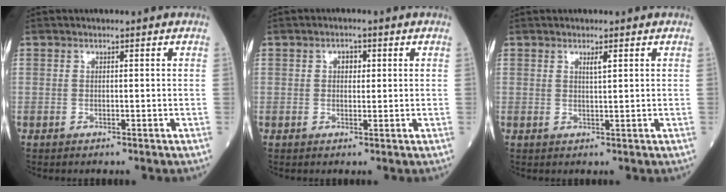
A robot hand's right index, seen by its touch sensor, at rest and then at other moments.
{"total": 1.9, "force": [0.5, 1.2, 1.4], "torque": [-0.020, 0.006, 0.007]}
{"total": 1.4, "force": [1.0, 0.0, 1.0], "torque": [-0.018, 0.000, 0.019]}